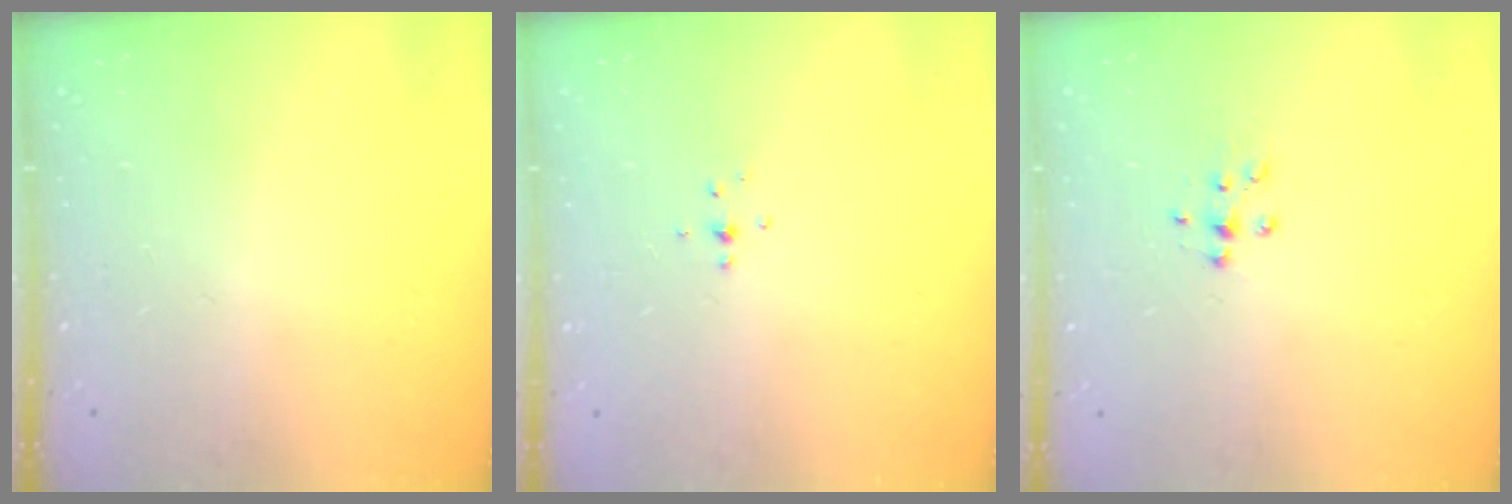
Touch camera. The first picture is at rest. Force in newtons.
{"total": 2.8, "press": 2.7, "slide": 0.7}
{"total": 6.9, "press": 6.9, "slide": 0.7}